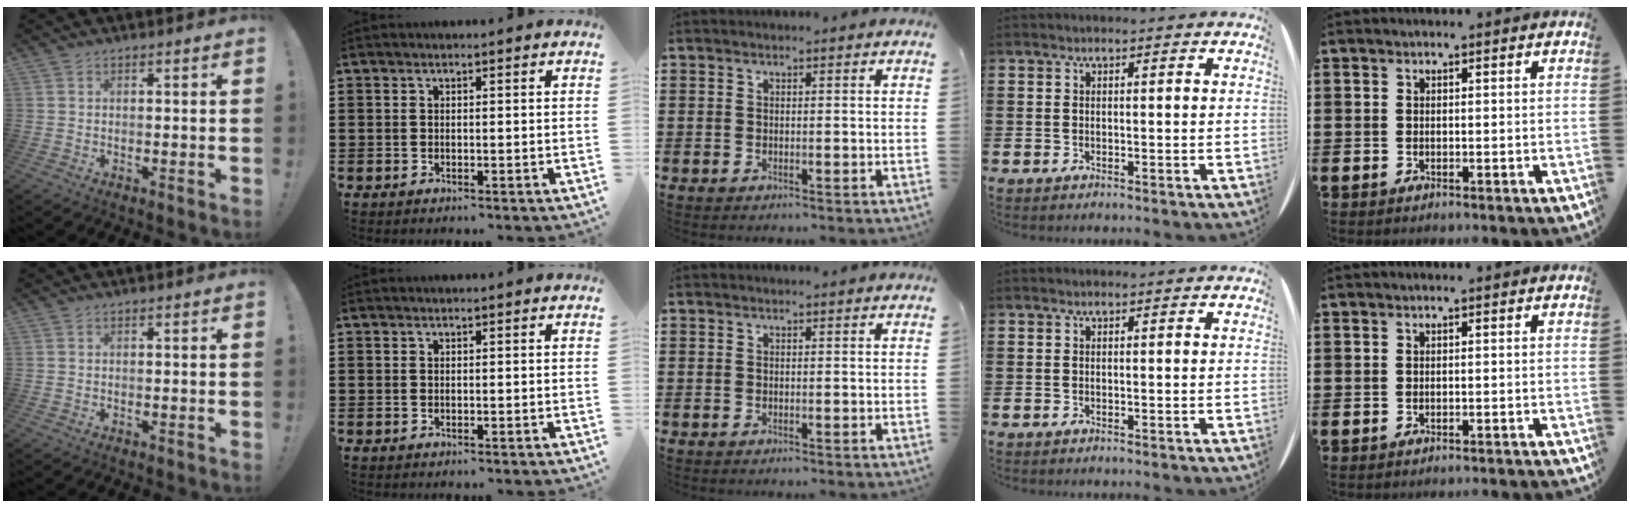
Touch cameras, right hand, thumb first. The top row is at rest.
{"little": {"total": 0.6, "force": [-0.6, -0.1, 0.0], "torque": [0.000, -0.002, -0.012]}}